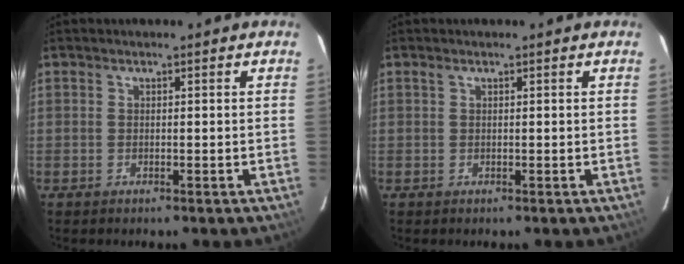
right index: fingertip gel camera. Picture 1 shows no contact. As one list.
[{"total": 0.0}]